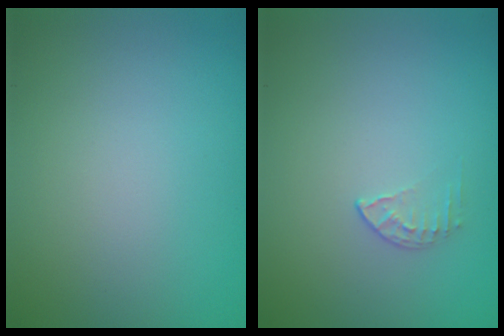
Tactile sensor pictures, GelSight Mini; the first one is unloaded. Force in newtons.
{"total": 0.8, "press": 0.6, "slide": 0.6}